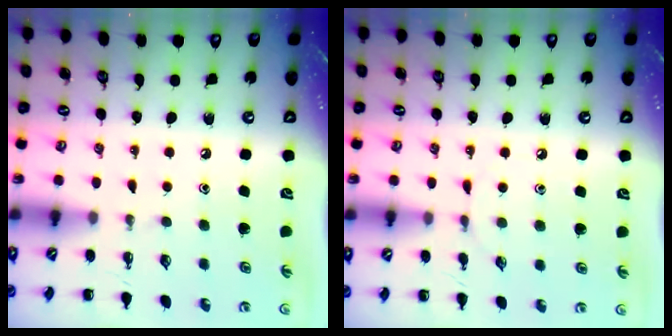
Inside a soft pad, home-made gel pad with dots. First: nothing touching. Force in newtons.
{"total": 3.8, "press": 3.6, "slide": 1.4}